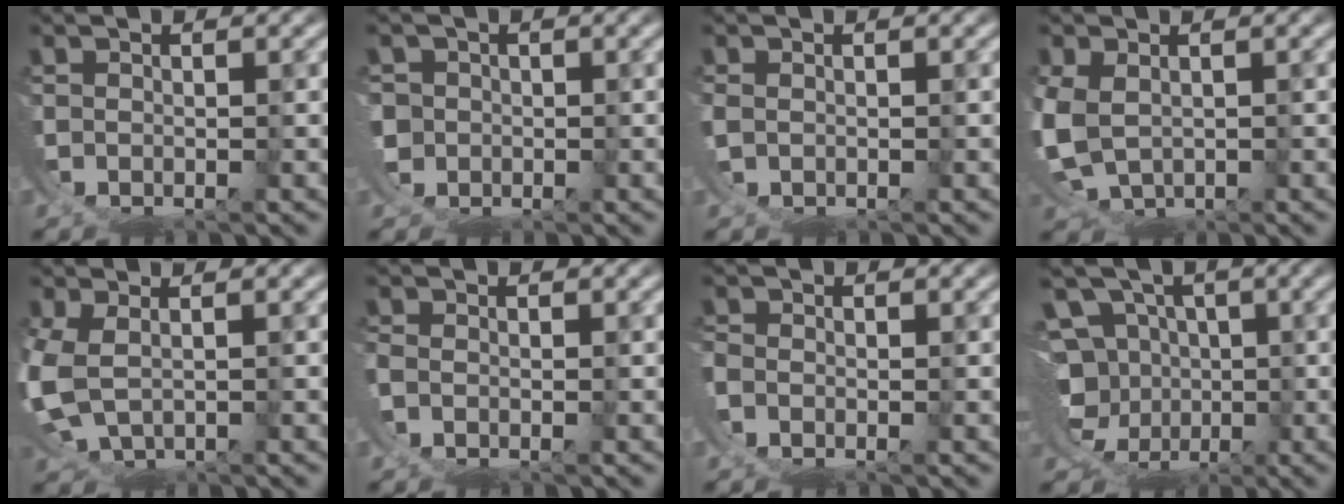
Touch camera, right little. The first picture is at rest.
{"total": 1.8, "force": [0.2, 1.3, -1.2], "torque": [-0.006, -0.026, 0.015]}
{"total": 0.8, "force": [0.6, 0.4, -0.4], "torque": [-0.004, 0.002, 0.009]}
{"total": 3.3, "force": [0.9, 3.0, 1.0], "torque": [-0.073, -0.021, 0.034]}
{"total": 2.1, "force": [0.9, 1.6, 1.1], "torque": [-0.076, -0.018, 0.033]}
{"total": 1.4, "force": [-0.8, 1.0, 0.5], "torque": [-0.016, -0.010, -0.010]}
{"total": 1.7, "force": [-1.1, 1.2, 0.3], "torque": [-0.015, -0.013, -0.014]}
{"total": 11.3, "force": [1.1, 10.7, 3.7], "torque": [-0.094, -0.045, 0.021]}